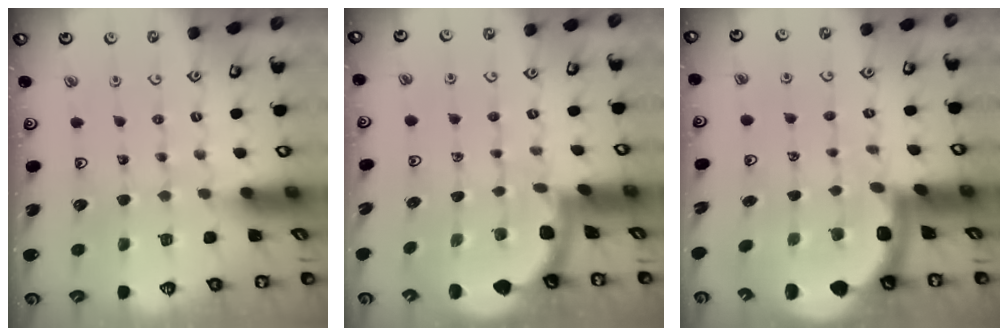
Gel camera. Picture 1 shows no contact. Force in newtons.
{"total": 1.7, "press": 1.7, "slide": 0.0}
{"total": 5.4, "press": 5.1, "slide": 1.8}